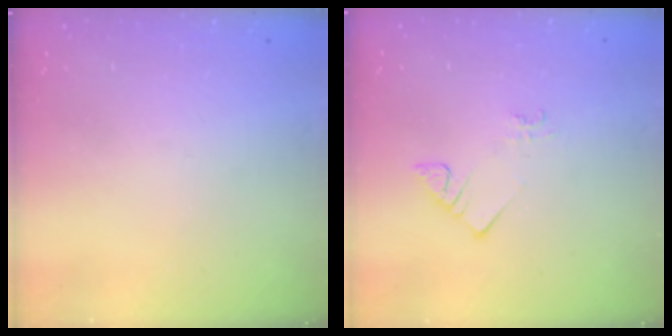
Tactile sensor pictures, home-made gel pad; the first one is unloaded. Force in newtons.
{"total": 2.1, "press": 2.0, "slide": 0.5}